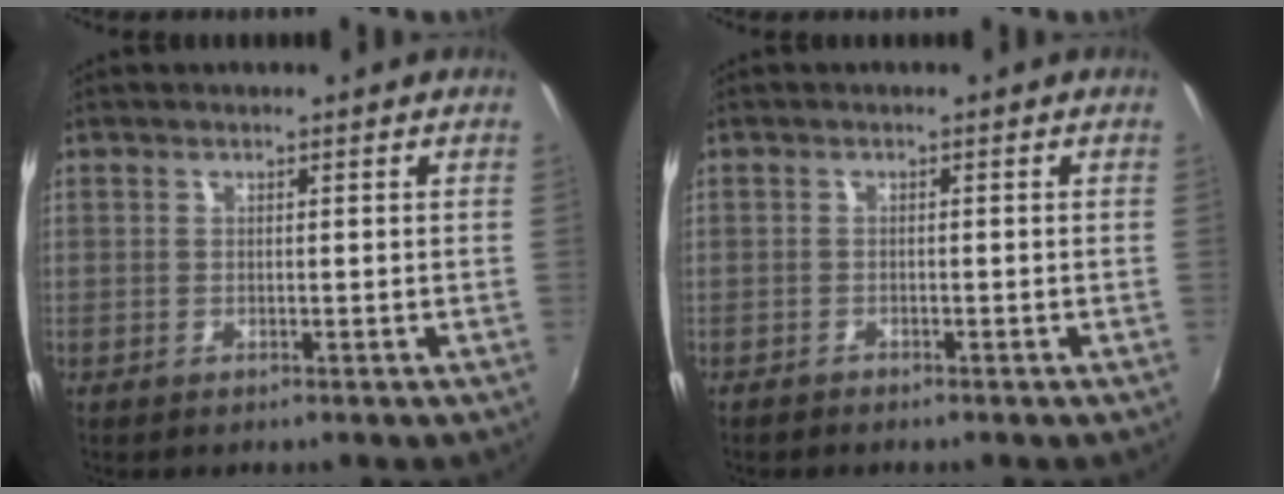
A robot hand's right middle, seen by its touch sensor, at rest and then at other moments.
{"total": 0.9, "force": [-0.9, 0.3, 0.0], "torque": [-0.004, 0.000, -0.018]}